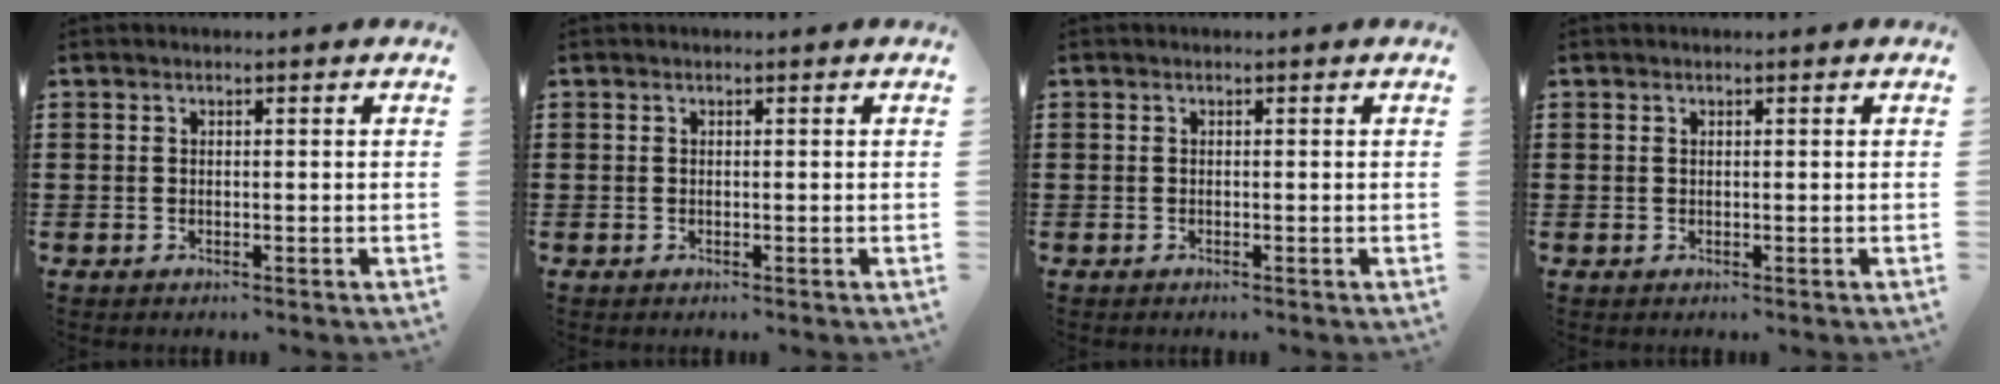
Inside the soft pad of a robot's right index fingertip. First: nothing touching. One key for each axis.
{"total": 0.0}
{"total": 0.0}
{"total": 0.0}